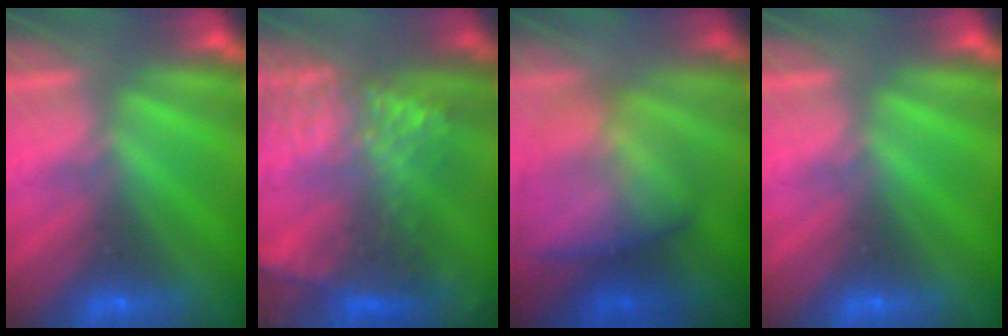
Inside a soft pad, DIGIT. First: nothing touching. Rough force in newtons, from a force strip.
{"total": 8.5}
{"total": 8.3}
{"total": 0.0}